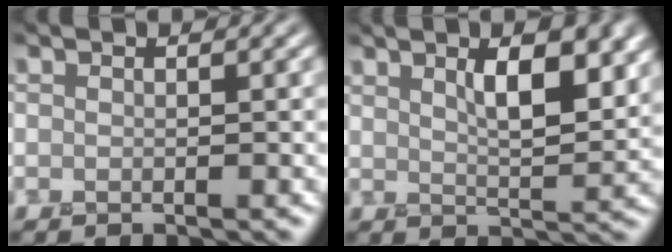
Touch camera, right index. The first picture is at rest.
{"total": 5.6, "force": [2.8, 1.8, 4.5], "torque": [-0.064, 0.003, 0.046]}